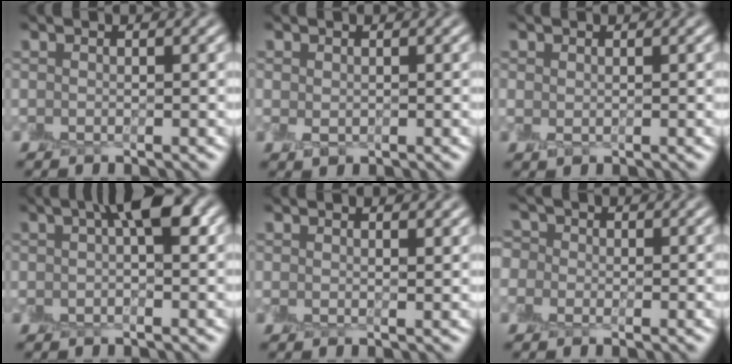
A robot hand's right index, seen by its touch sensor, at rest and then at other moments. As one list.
[{"total": 1.0, "force": [0.2, 0.9, 0.6], "torque": [-0.013, -0.001, 0.006]}, {"total": 0.8, "force": [0.4, 0.5, 0.4], "torque": [-0.010, -0.003, 0.010]}, {"total": 4.8, "force": [1.6, 1.4, 4.3], "torque": [-0.058, 0.012, 0.014]}, {"total": 1.1, "force": [0.8, 0.1, 0.7], "torque": [-0.010, -0.001, 0.015]}, {"total": 4.7, "force": [0.9, 4.1, 2.2], "torque": [-0.045, 0.026, -0.029]}]